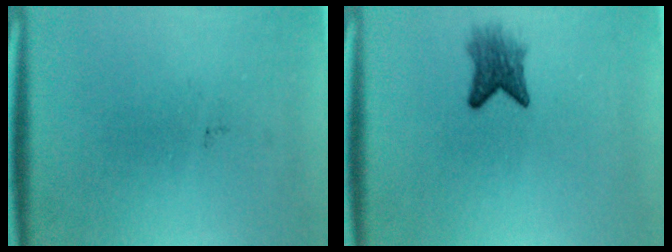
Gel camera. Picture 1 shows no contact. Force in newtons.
{"total": 3.3}